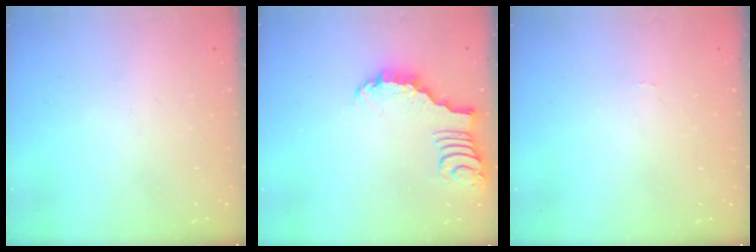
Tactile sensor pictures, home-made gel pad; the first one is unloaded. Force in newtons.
{"total": 2.2, "press": 2.2, "slide": 0.4}
{"total": 0.0}